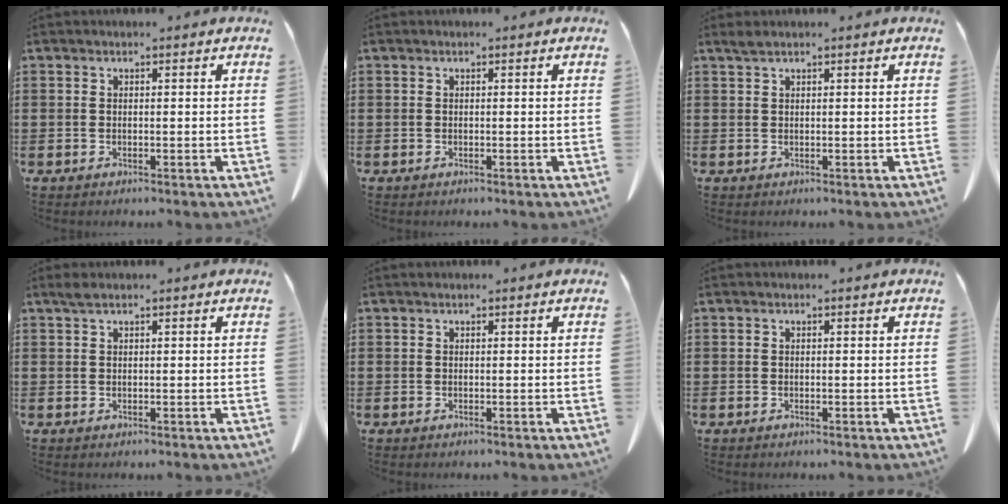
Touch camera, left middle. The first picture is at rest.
{"total": 0.0}
{"total": 0.9, "force": [0.7, 0.0, 0.6], "torque": [-0.014, 0.000, 0.013]}
{"total": 1.1, "force": [0.6, 0.2, 0.9], "torque": [-0.018, 0.002, 0.011]}
{"total": 0.0}
{"total": 0.0}